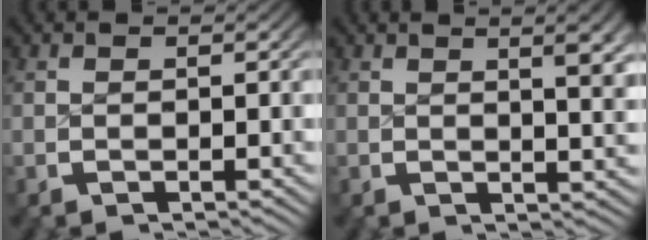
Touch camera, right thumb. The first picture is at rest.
{"total": 3.8, "force": [1.2, 1.0, 3.5], "torque": [-0.038, -0.004, 0.021]}